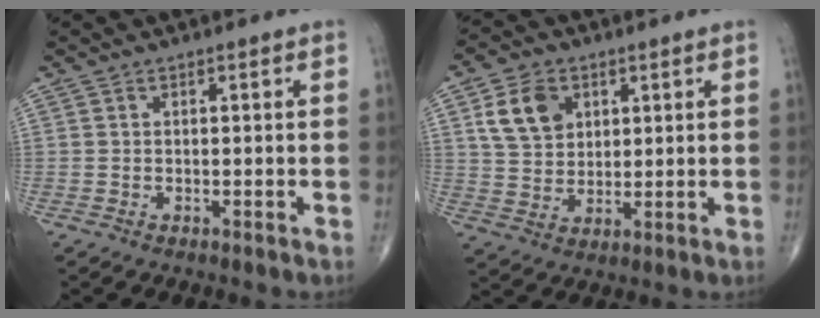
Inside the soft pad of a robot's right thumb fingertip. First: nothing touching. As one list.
[{"total": 9.0, "force": [3.5, 6.7, 4.9], "torque": [-0.069, -0.011, 0.069]}]